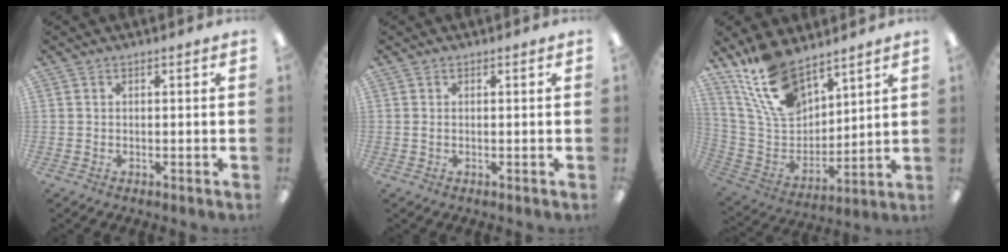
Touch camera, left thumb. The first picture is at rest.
{"total": 0.7, "force": [0.1, 0.3, 0.6], "torque": [-0.013, 0.002, 0.001]}
{"total": 16.5, "force": [12.0, 7.9, 8.2], "torque": [-0.176, -0.053, 0.227]}